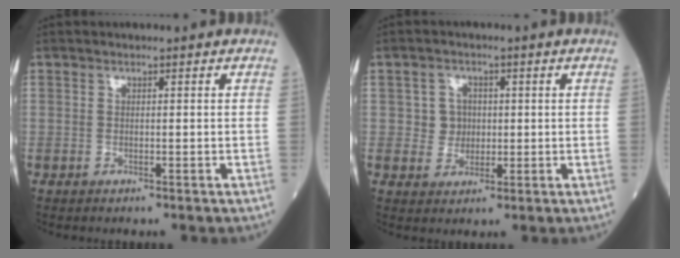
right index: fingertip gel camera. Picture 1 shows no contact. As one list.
[{"total": 3.5, "force": [0.3, 3.4, 0.7], "torque": [-0.005, 0.007, 0.007]}]